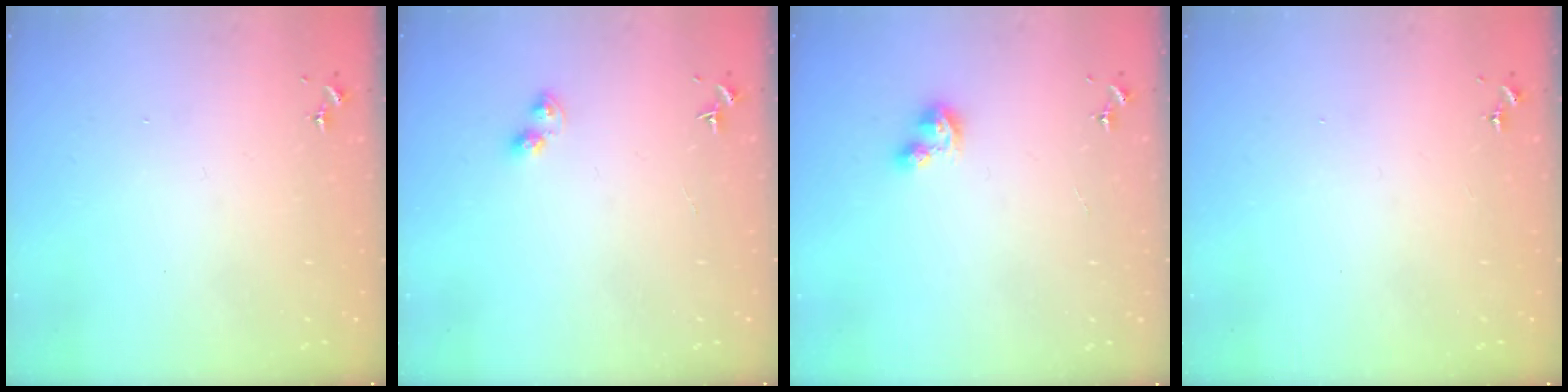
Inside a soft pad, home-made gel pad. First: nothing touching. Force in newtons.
{"total": 3.5, "press": 3.4, "slide": 0.5}
{"total": 4.8, "press": 4.7, "slide": 0.8}
{"total": 0.0}